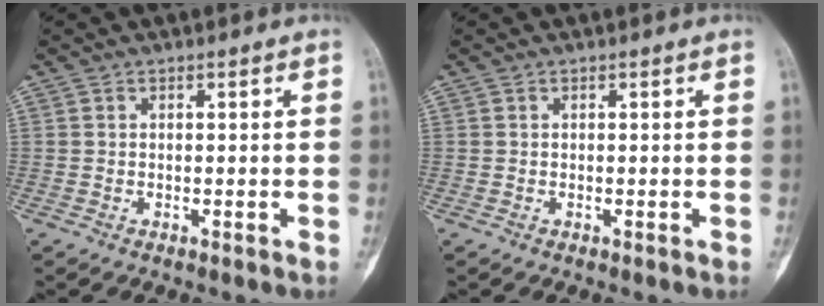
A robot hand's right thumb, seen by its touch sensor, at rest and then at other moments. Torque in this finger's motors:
{"motor_torque": [-0.09, 0.10, 0.00, 0.00, 0.00]}